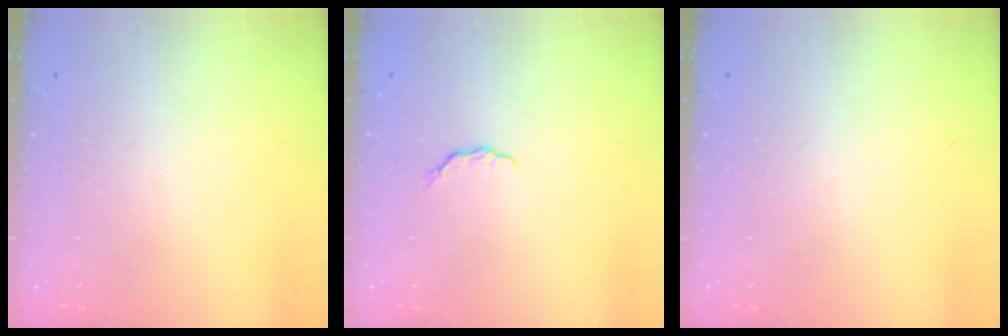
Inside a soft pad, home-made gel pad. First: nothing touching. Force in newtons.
{"total": 3.2, "press": 3.2, "slide": 0.3}
{"total": 0.0}